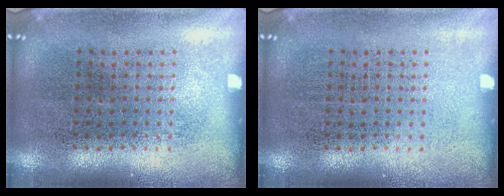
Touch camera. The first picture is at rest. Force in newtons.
{"total": 0.0}